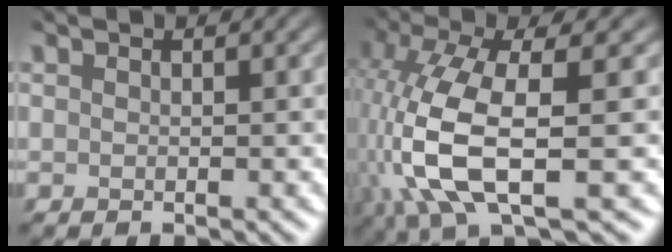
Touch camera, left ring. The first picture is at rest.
{"total": 9.4, "force": [-2.9, 3.8, 8.1], "torque": [-0.193, -0.015, -0.047]}